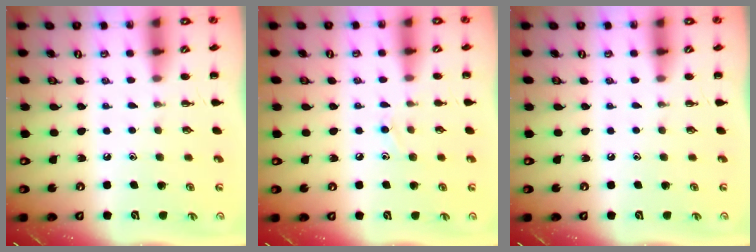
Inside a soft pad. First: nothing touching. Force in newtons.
{"total": 7.6, "press": 7.3, "slide": 2.3}
{"total": 0.0}